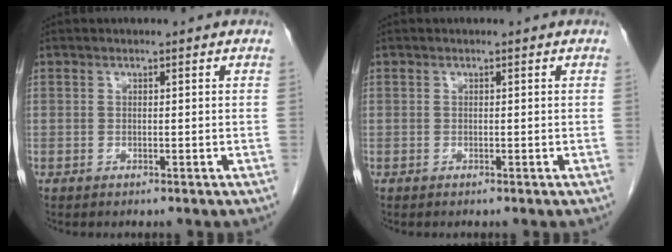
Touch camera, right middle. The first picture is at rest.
{"total": 0.0}